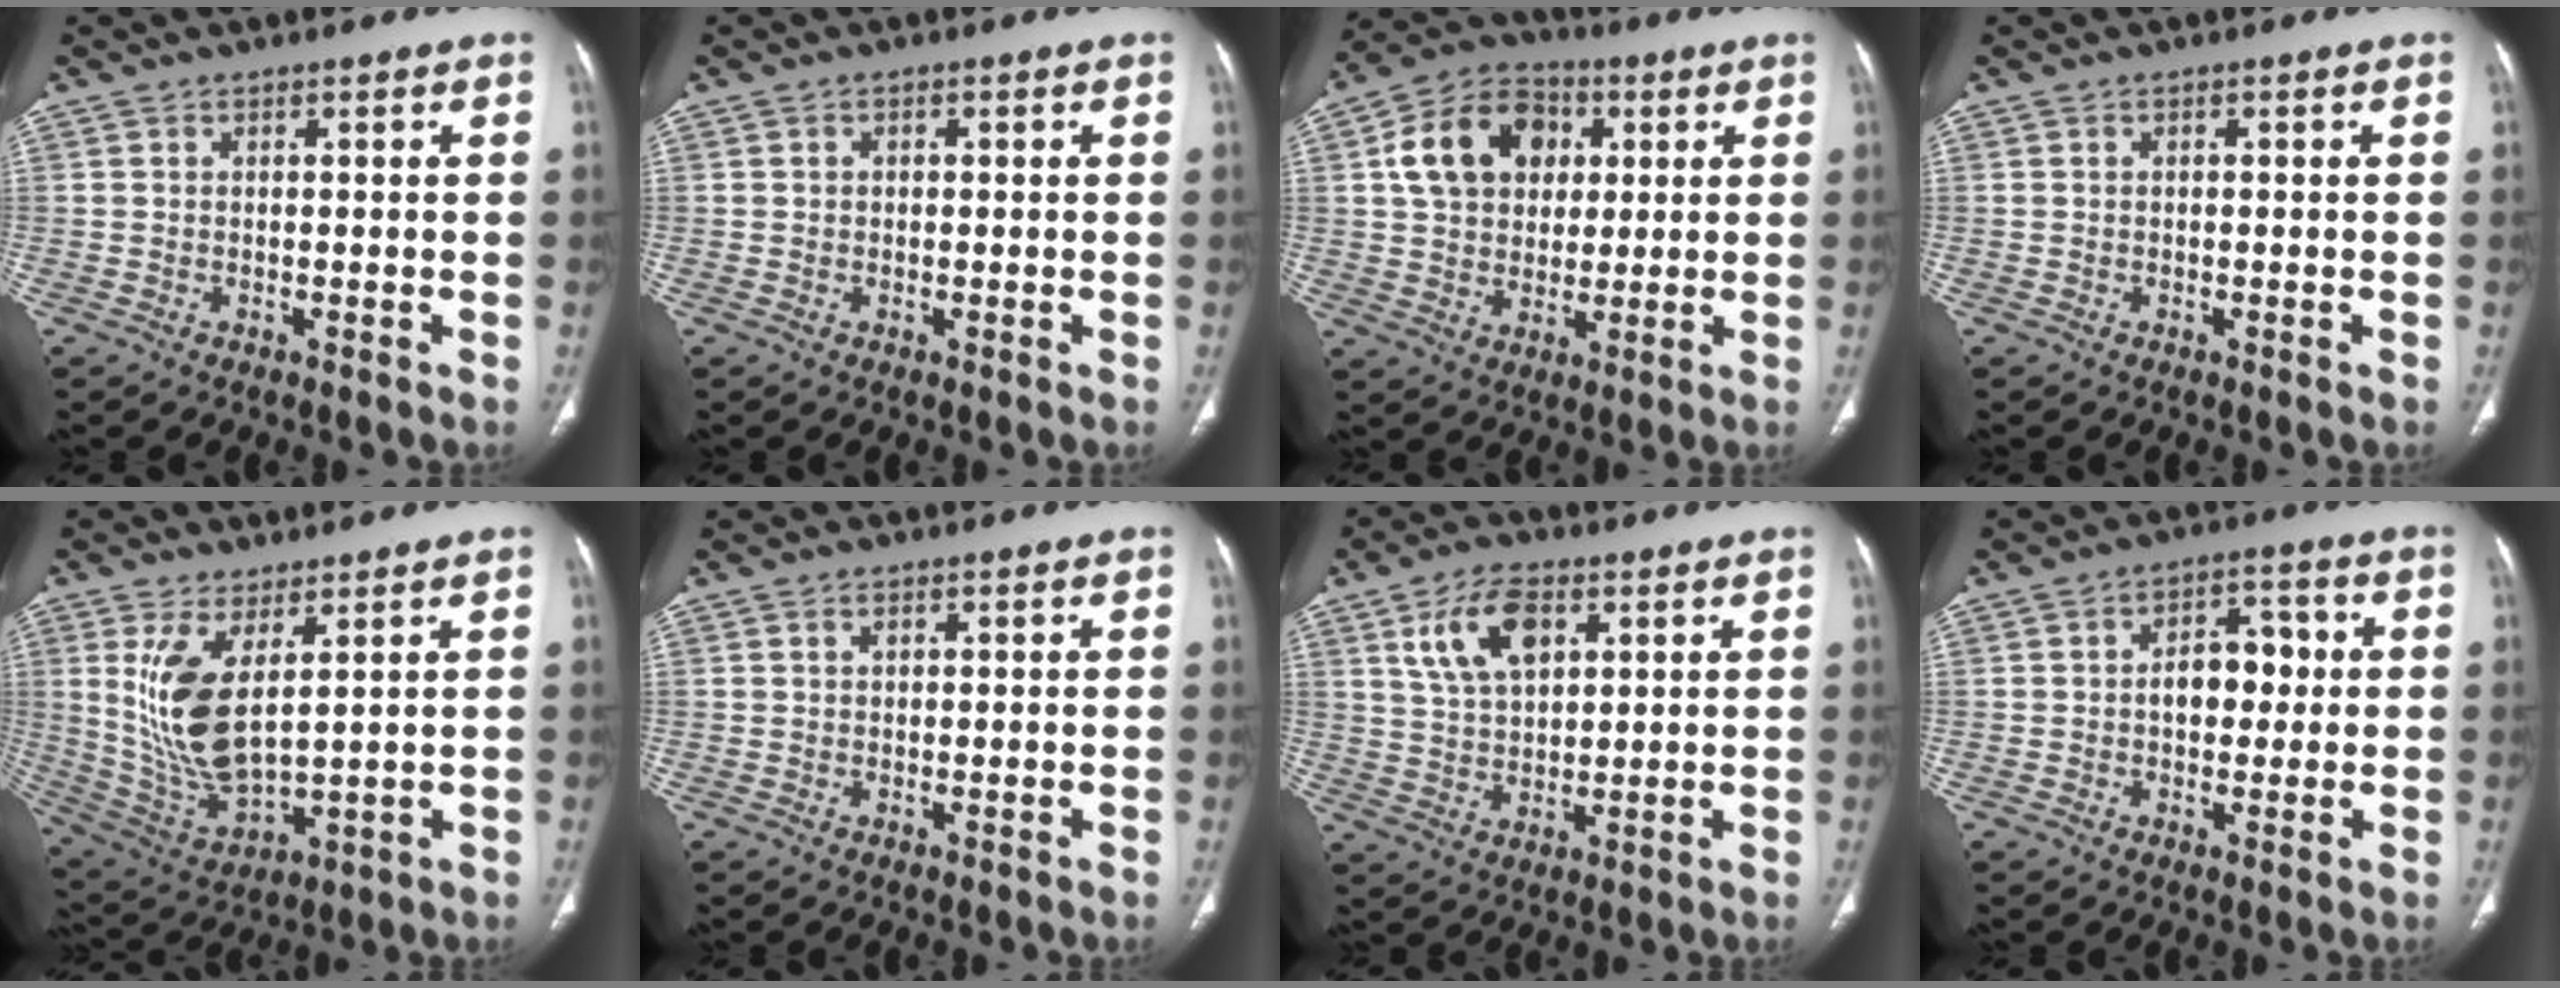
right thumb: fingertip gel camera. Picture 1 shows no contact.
{"total": 0.7, "force": [0.1, 0.6, 0.4], "torque": [-0.001, 0.002, 0.000]}
{"total": 14.5, "force": [3.8, 11.0, 8.7], "torque": [-0.125, 0.008, 0.058]}
{"total": 0.0}
{"total": 12.6, "force": [3.7, 5.2, 10.8], "torque": [-0.220, -0.031, 0.095]}
{"total": 0.8, "force": [0.4, 0.5, 0.5], "torque": [-0.009, 0.001, 0.007]}
{"total": 10.0, "force": [4.3, 5.6, 7.2], "torque": [-0.120, -0.011, 0.083]}
{"total": 7.4, "force": [0.3, 4.8, 5.6], "torque": [-0.057, 0.021, 0.001]}